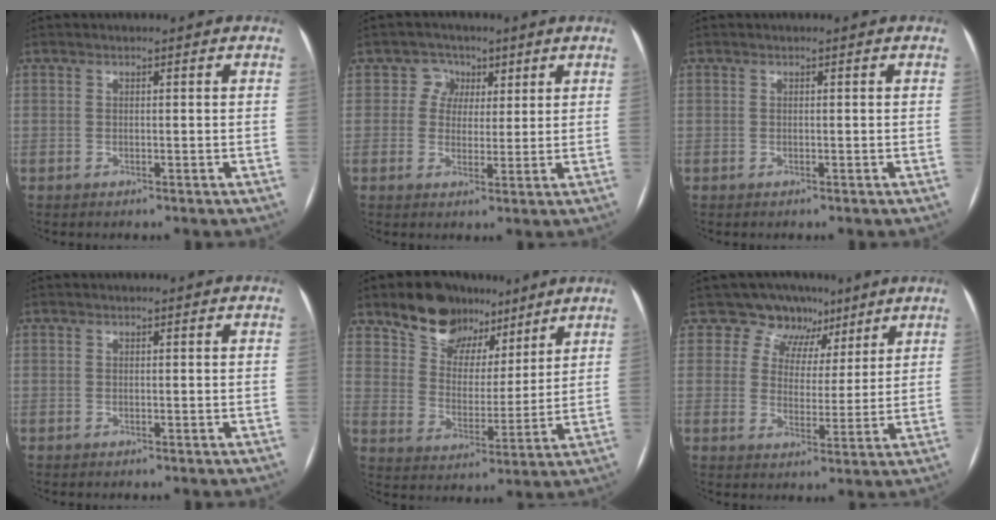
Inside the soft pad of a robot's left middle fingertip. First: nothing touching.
{"total": 4.2, "force": [1.7, 3.8, 0.4], "torque": [0.001, 0.011, 0.024]}
{"total": 0.0}
{"total": 0.0}
{"total": 11.2, "force": [8.2, 6.9, 3.4], "torque": [-0.055, 0.024, 0.142]}
{"total": 7.8, "force": [5.6, 5.4, 0.0], "torque": [0.012, 0.001, 0.075]}